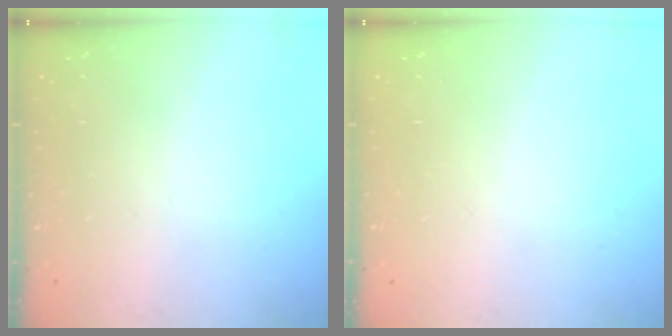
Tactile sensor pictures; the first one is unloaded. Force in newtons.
{"total": 0.0}